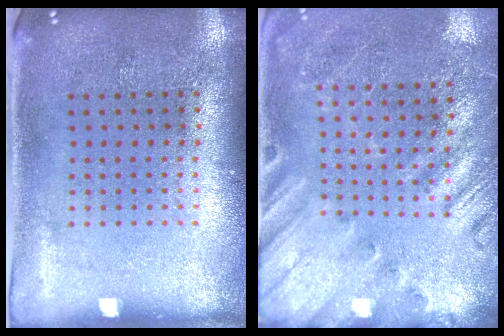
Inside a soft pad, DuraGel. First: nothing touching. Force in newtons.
{"total": 2.2, "press": 2.0, "slide": 1.0}